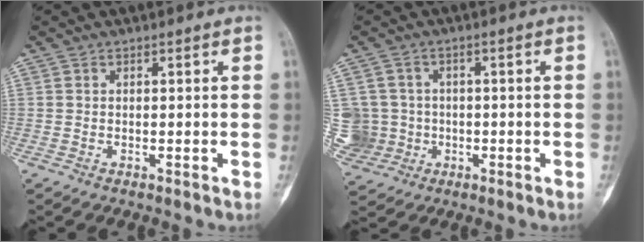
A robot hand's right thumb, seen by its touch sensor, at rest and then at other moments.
{"total": 8.6, "force": [-0.7, 8.4, 1.6], "torque": [-0.029, 0.023, -0.001]}